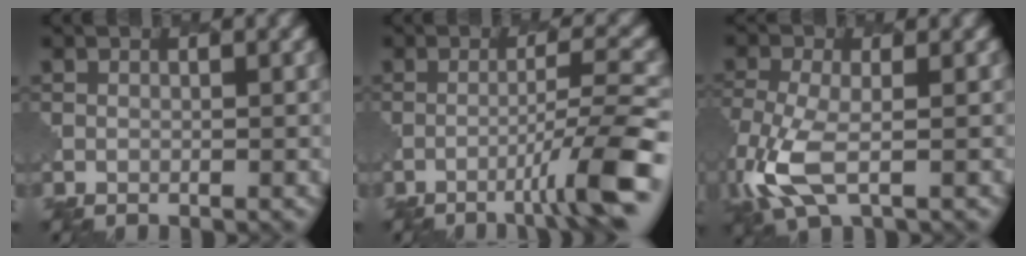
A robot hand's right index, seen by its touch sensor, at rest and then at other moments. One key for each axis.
{"total": 5.4, "fx": -2.5, "fy": 0.2, "fz": 4.8, "tx": -0.066, "ty": 0.014, "tz": -0.053}
{"total": 5.8, "fx": -2.1, "fy": 2.5, "fz": 4.7, "tx": -0.127, "ty": -0.010, "tz": -0.052}